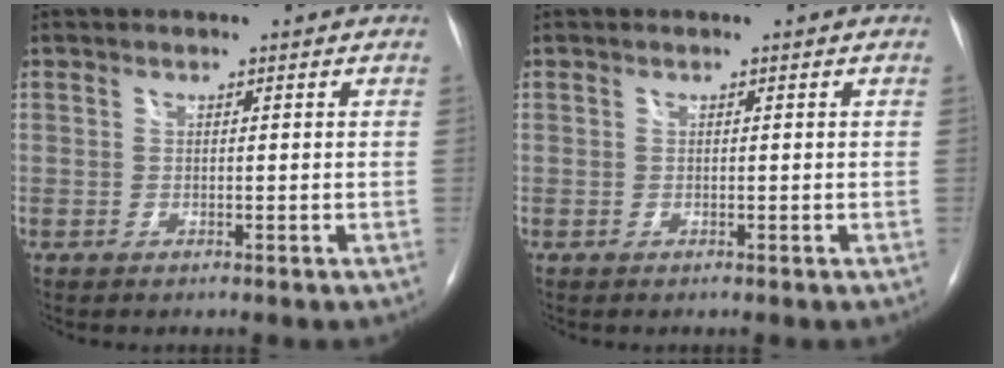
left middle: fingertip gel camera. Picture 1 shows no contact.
{"total": 0.0}